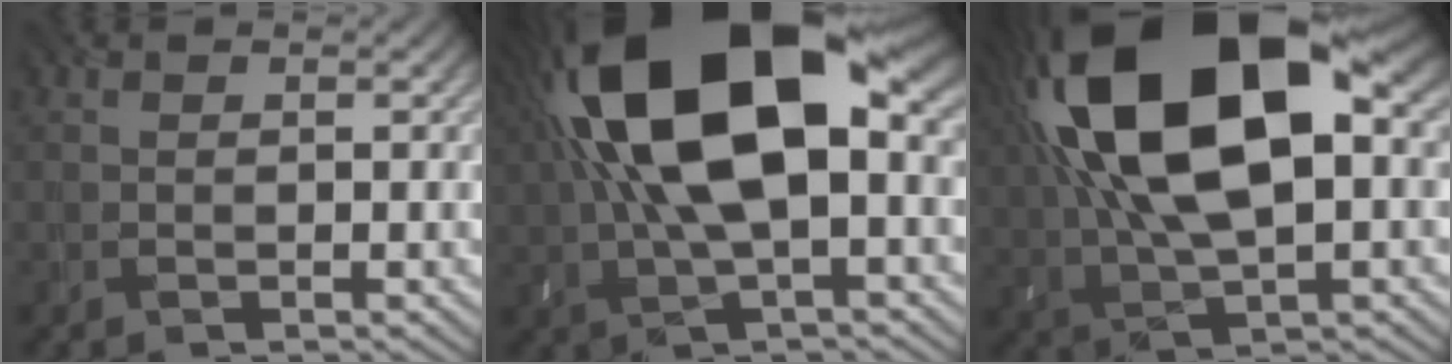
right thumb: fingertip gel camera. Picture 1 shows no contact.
{"total": 18.3, "force": [3.4, 8.7, 15.7], "torque": [-0.308, 0.027, 0.050]}
{"total": 19.2, "force": [5.1, 9.7, 15.8], "torque": [-0.314, 0.030, 0.083]}